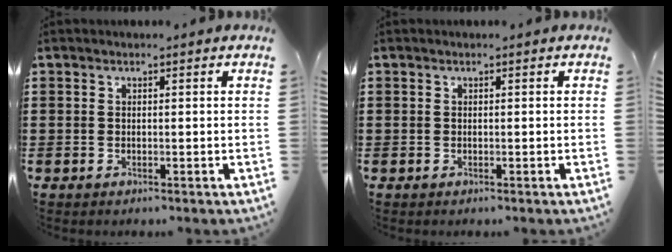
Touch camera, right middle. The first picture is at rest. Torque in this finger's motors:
{"motor_torque": [0.00, 0.00, 0.00, 0.00]}